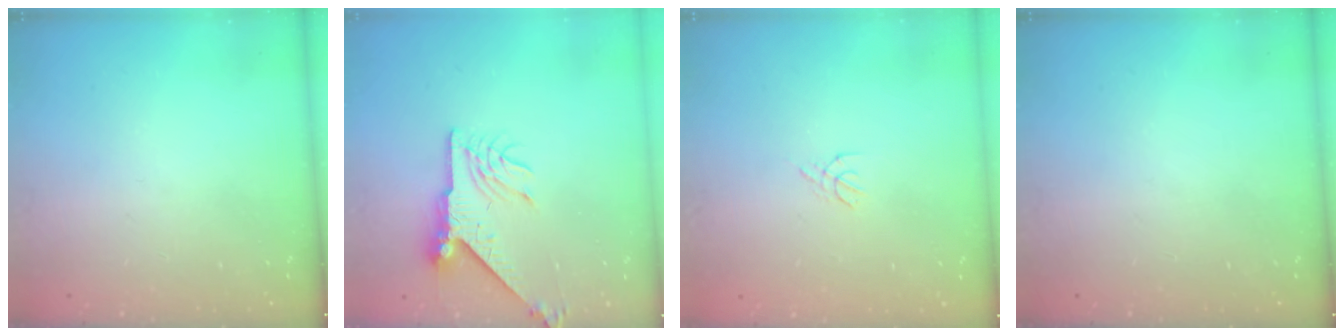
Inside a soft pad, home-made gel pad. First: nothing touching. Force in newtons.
{"total": 9.9, "press": 9.8, "slide": 1.1}
{"total": 1.8, "press": 1.7, "slide": 0.5}
{"total": 0.0}